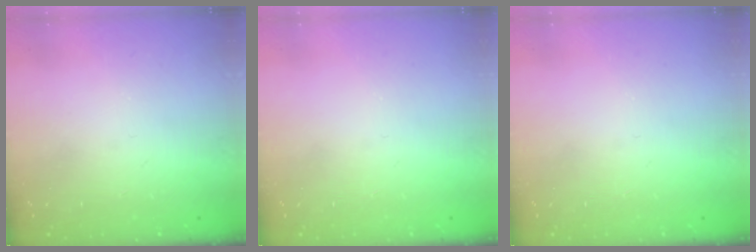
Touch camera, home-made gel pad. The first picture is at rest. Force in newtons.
{"total": 0.0}
{"total": 0.0}